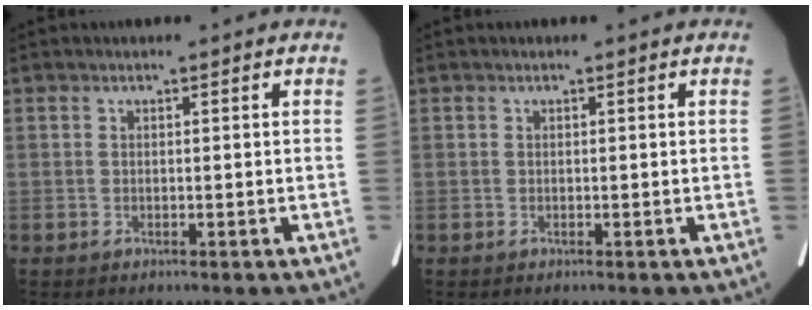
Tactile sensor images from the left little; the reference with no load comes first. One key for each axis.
{"total": 0.0}